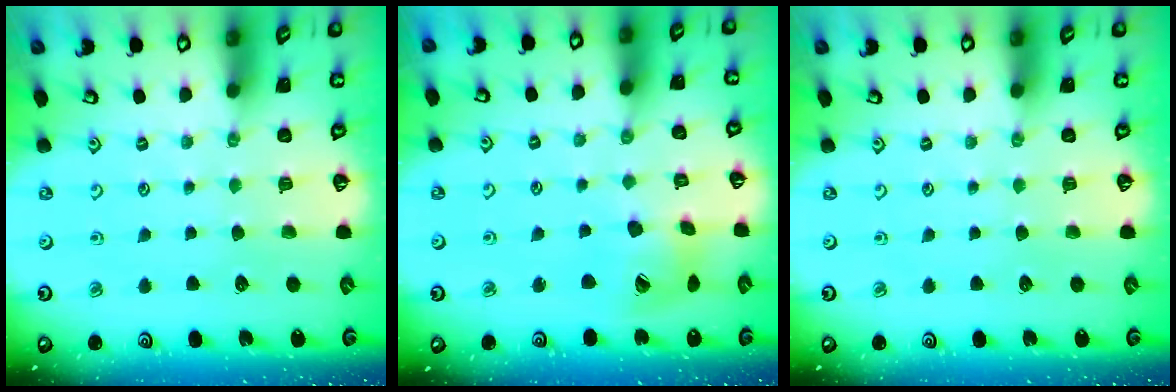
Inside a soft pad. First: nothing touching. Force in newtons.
{"total": 13.8, "press": 13.7, "slide": 1.9}
{"total": 0.0}